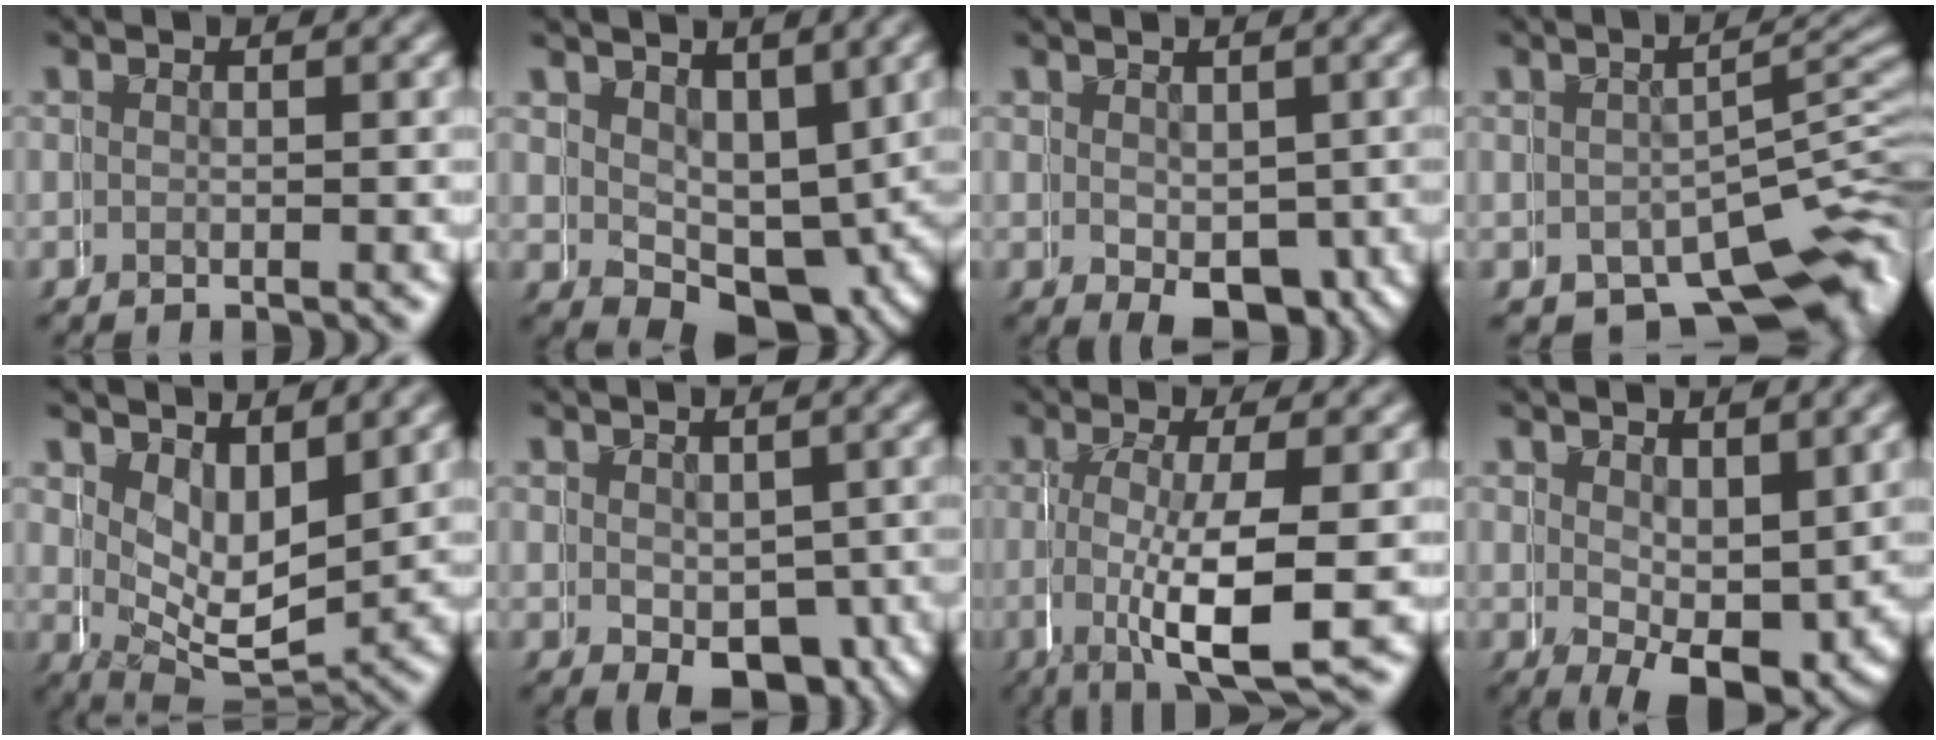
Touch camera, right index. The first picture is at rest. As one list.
[{"total": 3.7, "force": [1.5, 2.8, 1.8], "torque": [-0.028, -0.026, 0.032]}, {"total": 4.4, "force": [-0.6, 2.3, 3.6], "torque": [-0.051, -0.015, -0.003]}, {"total": 9.3, "force": [-4.1, 5.4, 6.4], "torque": [-0.070, -0.023, -0.049]}, {"total": 5.9, "force": [2.7, 3.9, 3.5], "torque": [-0.050, -0.021, 0.046]}, {"total": 4.4, "force": [-1.3, 2.7, 3.3], "torque": [-0.039, -0.014, -0.015]}, {"total": 6.4, "force": [-0.7, 1.9, 6.0], "torque": [-0.117, -0.015, 0.001]}, {"total": 4.6, "force": [0.3, 2.3, 3.9], "torque": [-0.062, -0.024, 0.016]}]